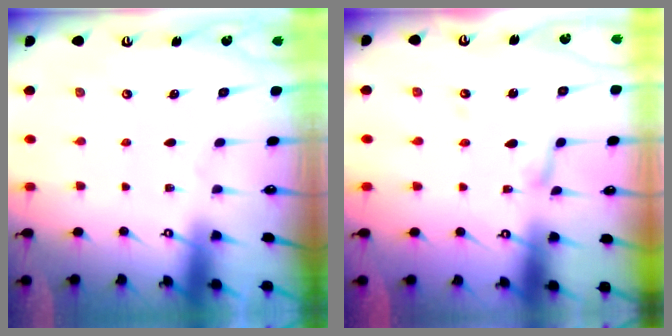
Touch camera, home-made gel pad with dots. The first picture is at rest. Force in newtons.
{"total": 3.7, "press": 3.7, "slide": 0.3}